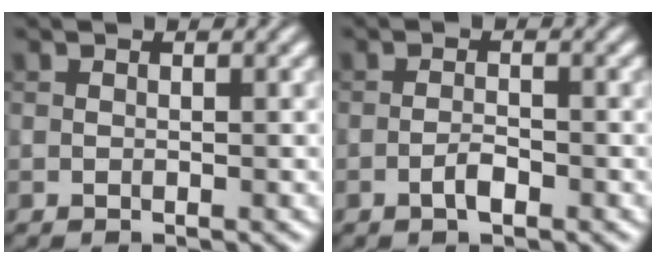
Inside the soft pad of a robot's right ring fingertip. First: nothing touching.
{"total": 1.5, "force": [-0.8, 0.4, 1.2], "torque": [-0.023, 0.002, -0.018]}